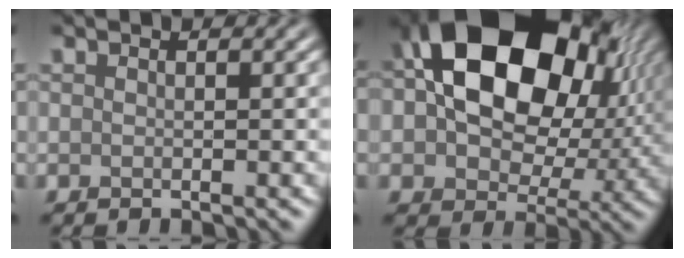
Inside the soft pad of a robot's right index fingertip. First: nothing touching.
{"total": 17.1, "force": [3.7, 11.4, 12.3], "torque": [-0.199, 0.025, 0.054]}